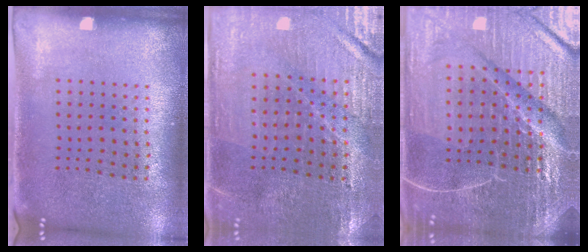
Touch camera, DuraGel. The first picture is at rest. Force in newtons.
{"total": 1.3, "press": 1.3, "slide": 0.2}
{"total": 6.9, "press": 6.0, "slide": 3.4}